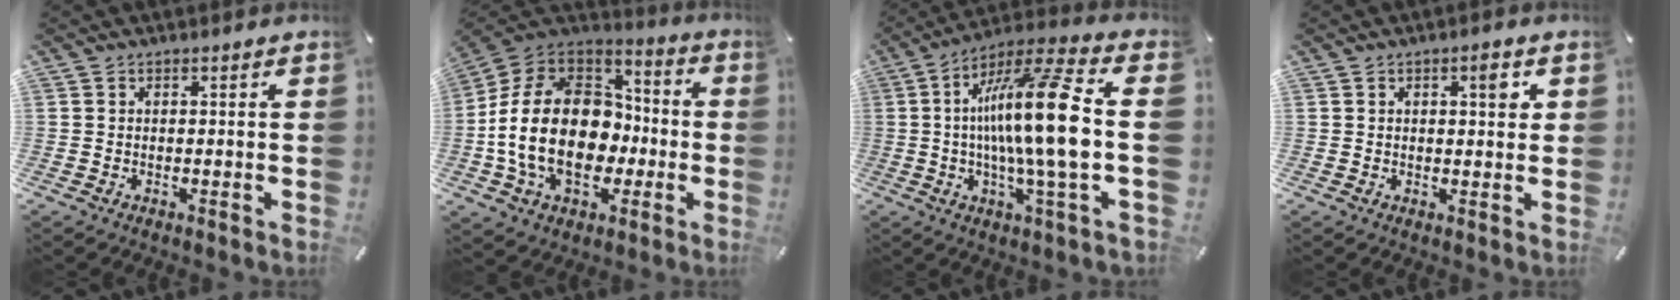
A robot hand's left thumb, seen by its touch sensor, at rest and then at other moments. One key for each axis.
{"total": 22.1, "fx": -3.4, "fy": 16.2, "fz": 14.6, "tx": -0.299, "ty": 0.015, "tz": -0.049}
{"total": 20.2, "fx": 0.8, "fy": 2.5, "fz": 20.1, "tx": -0.375, "ty": -0.012, "tz": -0.002}
{"total": 3.8, "fx": 1.2, "fy": 1.5, "fz": 3.3, "tx": -0.036, "ty": -0.006, "tz": 0.012}